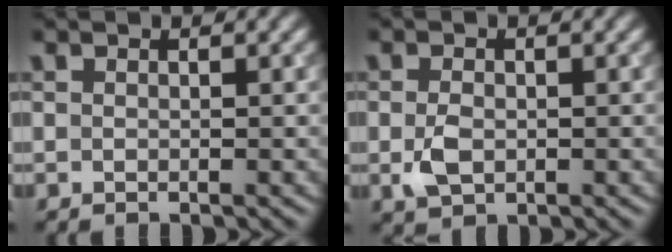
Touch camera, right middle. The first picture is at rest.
{"total": 2.3, "force": [-0.3, 1.6, 1.7], "torque": [-0.037, -0.004, -0.005]}